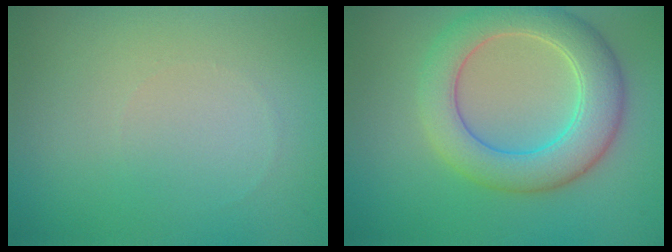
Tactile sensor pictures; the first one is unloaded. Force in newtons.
{"total": 6.3, "press": 6.3, "slide": 0.3}